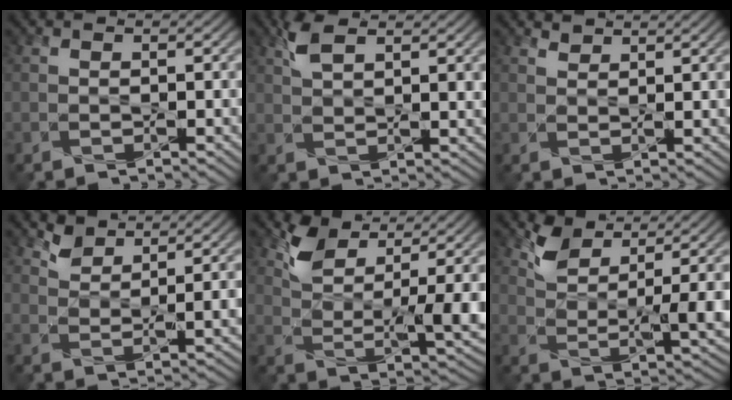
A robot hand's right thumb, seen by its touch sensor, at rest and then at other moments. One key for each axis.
{"total": 4.9, "fx": 2.8, "fy": 1.6, "fz": 3.7, "tx": -0.082, "ty": 0.005, "tz": 0.056}
{"total": 1.9, "fx": 1.7, "fy": 0.3, "fz": 0.7, "tx": -0.017, "ty": 0.002, "tz": 0.036}
{"total": 3.9, "fx": 2.9, "fy": 1.1, "fz": 2.4, "tx": -0.054, "ty": -0.006, "tz": 0.064}
{"total": 9.0, "fx": 4.5, "fy": 3.6, "fz": 6.9, "tx": -0.131, "ty": -0.009, "tz": 0.091}
{"total": 7.2, "fx": 4.2, "fy": 2.6, "fz": 5.3, "tx": -0.104, "ty": -0.011, "tz": 0.085}